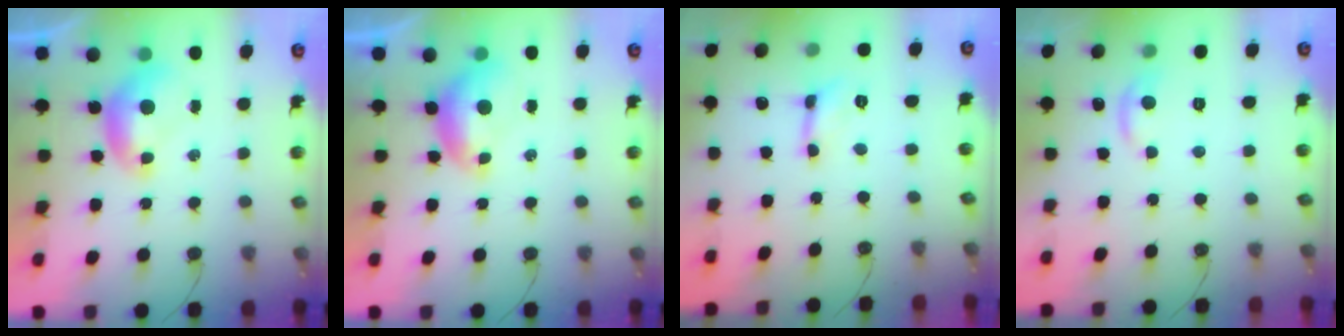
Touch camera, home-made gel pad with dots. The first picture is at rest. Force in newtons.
{"total": 0.9, "press": 0.7, "slide": 0.6}
{"total": 0.6, "press": 0.6, "slide": 0.2}
{"total": 0.7, "press": 0.1, "slide": 0.7}